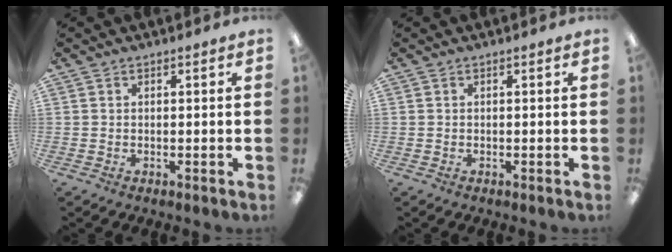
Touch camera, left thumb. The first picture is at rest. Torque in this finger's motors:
{"motor_torque": [0.01, 0.01, 0.00, 0.00, 0.00]}